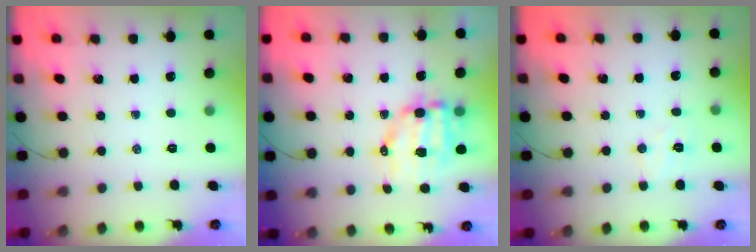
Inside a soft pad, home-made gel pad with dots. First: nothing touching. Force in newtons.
{"total": 9.0, "press": 8.7, "slide": 2.0}
{"total": 3.9, "press": 3.8, "slide": 0.8}